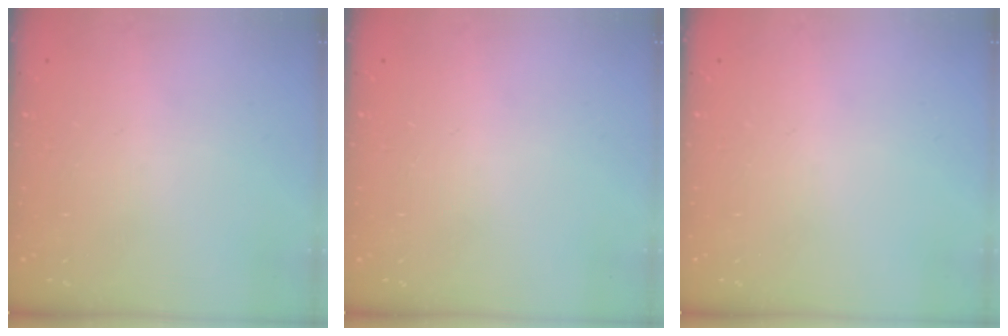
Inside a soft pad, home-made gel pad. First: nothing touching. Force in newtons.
{"total": 0.0}
{"total": 0.0}